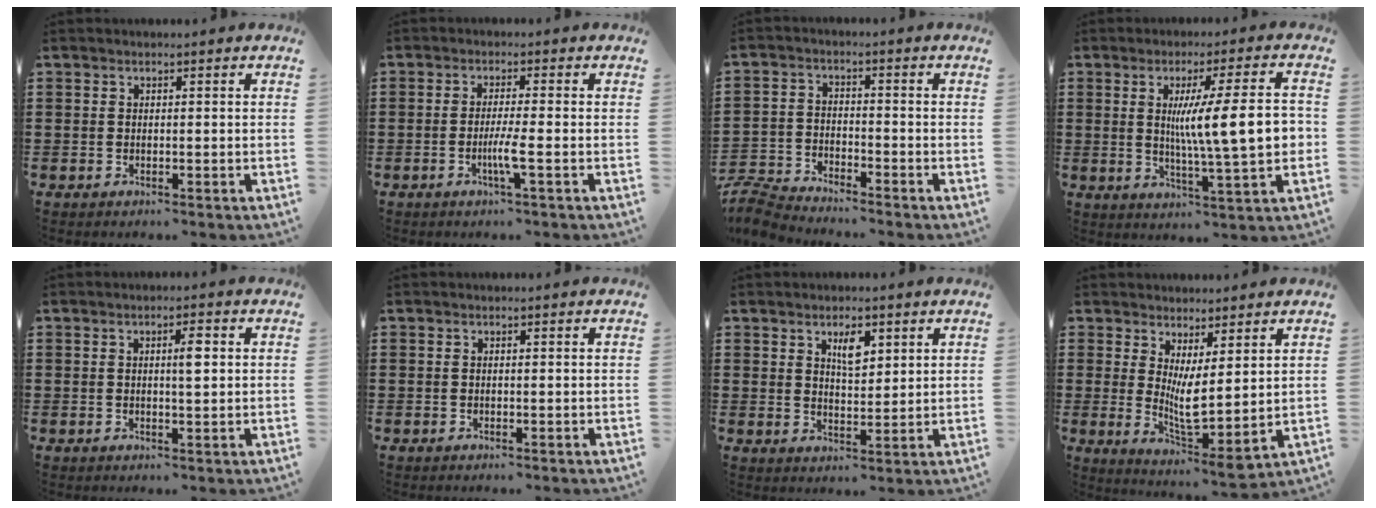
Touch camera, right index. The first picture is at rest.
{"total": 3.6, "force": [-1.2, -0.2, 3.4], "torque": [-0.066, -0.010, -0.026]}
{"total": 4.7, "force": [-4.7, 0.5, 0.5], "torque": [-0.031, -0.002, -0.101]}
{"total": 12.6, "force": [0.9, 1.9, 12.4], "torque": [-0.201, -0.004, 0.012]}
{"total": 3.0, "force": [0.6, 0.8, 2.9], "torque": [-0.048, 0.003, 0.005]}
{"total": 0.0}
{"total": 3.9, "force": [2.2, 1.7, 2.8], "torque": [-0.045, 0.000, 0.035]}
{"total": 5.5, "force": [1.2, 1.1, 5.3], "torque": [-0.110, -0.024, 0.020]}